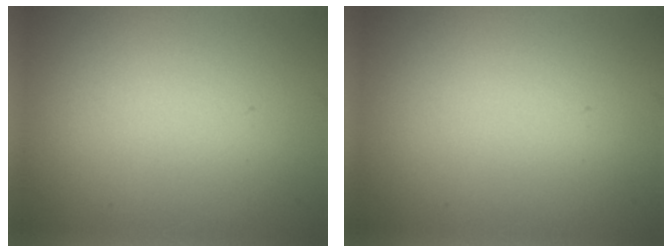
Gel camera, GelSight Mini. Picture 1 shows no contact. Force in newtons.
{"total": 0.0}